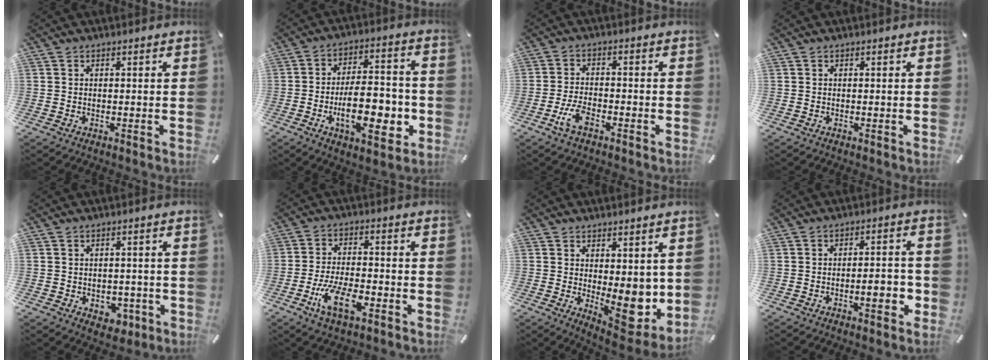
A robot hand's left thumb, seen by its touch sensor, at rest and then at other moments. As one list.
[{"total": 16.7, "force": [-4.5, 8.3, 13.8], "torque": [-0.202, 0.001, -0.072]}, {"total": 5.6, "force": [-2.9, 2.8, 3.9], "torque": [-0.087, 0.010, -0.057]}, {"total": 0.0}, {"total": 3.7, "force": [-1.1, 3.1, 1.8], "torque": [-0.012, 0.000, -0.021]}, {"total": 10.2, "force": [-4.8, 4.5, 7.8], "torque": [-0.163, 0.010, -0.086]}, {"total": 9.8, "force": [0.3, 5.2, 8.3], "torque": [-0.077, -0.028, 0.019]}, {"total": 6.7, "force": [-2.2, 2.4, 5.8], "torque": [-0.084, 0.008, -0.037]}]